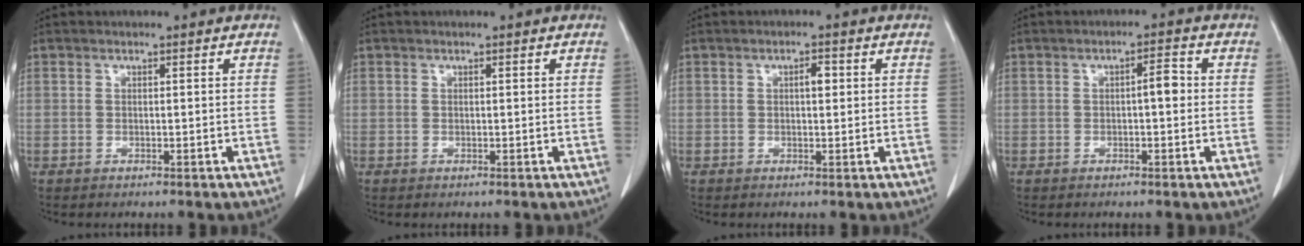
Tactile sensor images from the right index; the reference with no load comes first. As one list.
[{"total": 0.0}, {"total": 1.8, "force": [0.4, 0.7, 1.7], "torque": [-0.026, 0.003, 0.006]}, {"total": 2.7, "force": [0.0, 0.7, 2.6], "torque": [-0.036, 0.006, -0.003]}]